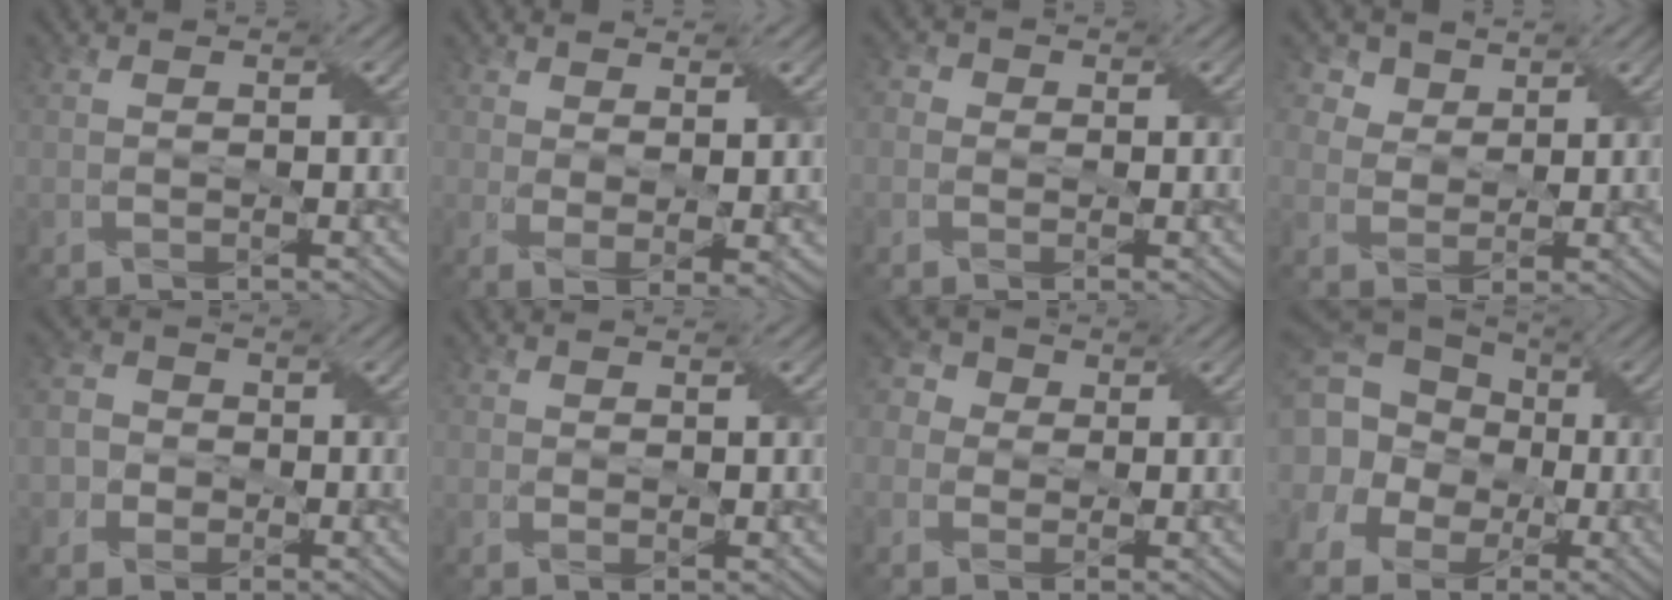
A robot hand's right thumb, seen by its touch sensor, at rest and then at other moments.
{"total": 3.9, "force": [1.5, 0.9, 3.4], "torque": [-0.074, -0.007, 0.032]}
{"total": 2.1, "force": [0.1, 2.0, 0.6], "torque": [-0.008, 0.006, -0.014]}
{"total": 4.5, "force": [3.1, 3.0, 1.3], "torque": [-0.051, -0.010, 0.072]}
{"total": 4.0, "force": [-0.9, 3.7, 1.2], "torque": [-0.027, 0.002, -0.028]}
{"total": 1.2, "force": [0.6, 0.3, 1.0], "torque": [-0.019, -0.001, 0.014]}
{"total": 3.3, "force": [0.3, 3.2, 1.1], "torque": [-0.036, 0.012, 0.000]}
{"total": 17.2, "force": [-0.7, 14.5, 9.1], "torque": [-0.234, 0.008, -0.053]}